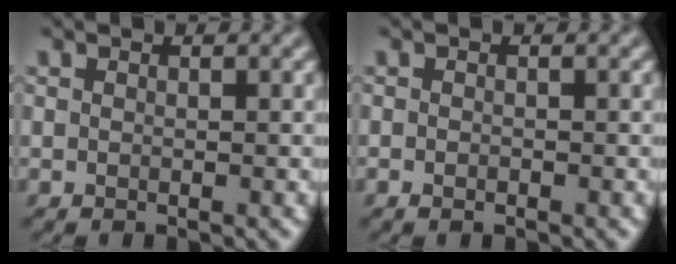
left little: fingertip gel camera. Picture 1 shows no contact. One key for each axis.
{"total": 0.6, "fx": -0.4, "fy": 0.3, "fz": 0.3, "tx": -0.004, "ty": -0.001, "tz": -0.009}